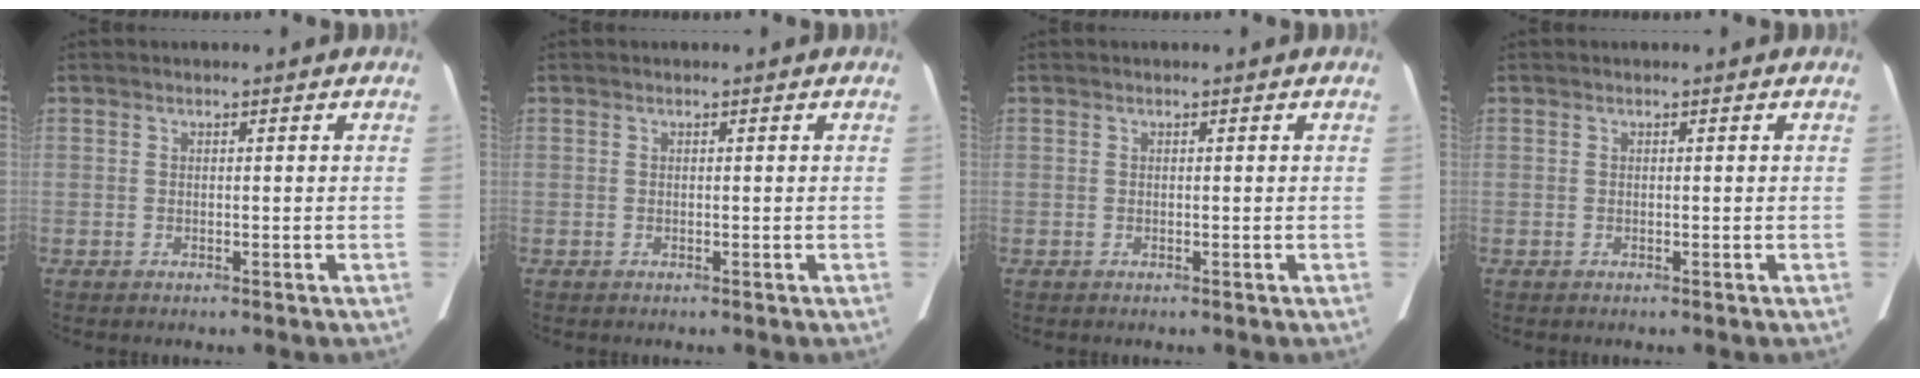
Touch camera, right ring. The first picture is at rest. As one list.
[{"total": 0.0}, {"total": 0.0}, {"total": 0.0}]